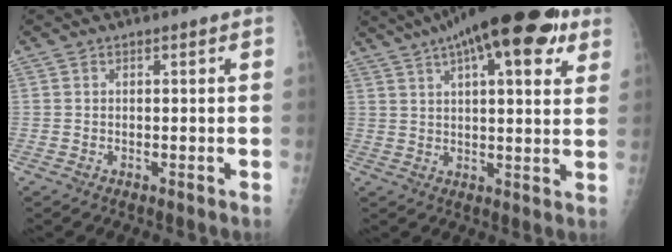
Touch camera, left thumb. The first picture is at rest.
{"total": 22.2, "force": [12.7, 7.1, 16.8], "torque": [-0.241, 0.008, 0.183]}